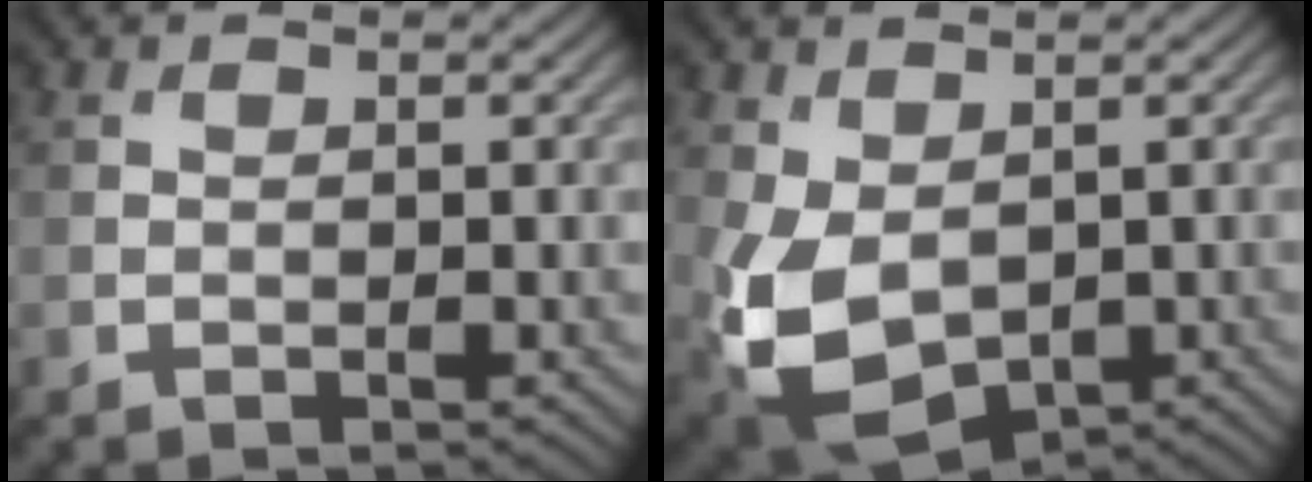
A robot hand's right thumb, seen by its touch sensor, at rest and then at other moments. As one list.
[{"total": 9.3, "force": [-1.0, 6.4, 6.7], "torque": [-0.183, -0.023, -0.019]}]